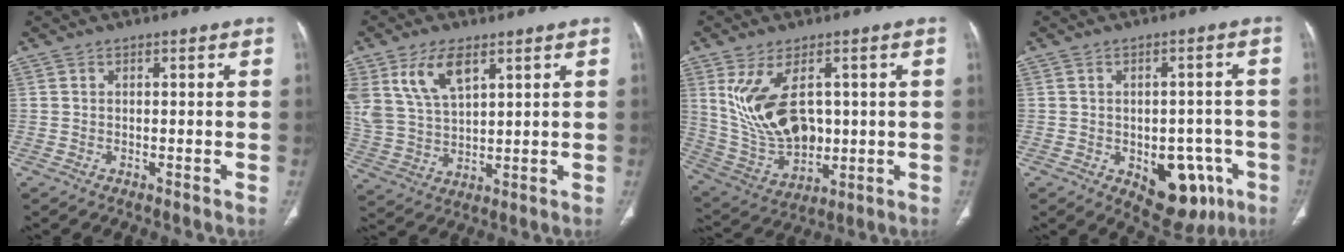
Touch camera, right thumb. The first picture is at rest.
{"total": 11.0, "force": [5.7, 5.5, 7.6], "torque": [-0.148, -0.016, 0.123]}
{"total": 15.1, "force": [2.9, 9.0, 11.8], "torque": [-0.211, -0.013, 0.079]}
{"total": 12.4, "force": [-4.6, 7.5, 8.7], "torque": [-0.065, 0.020, -0.047]}